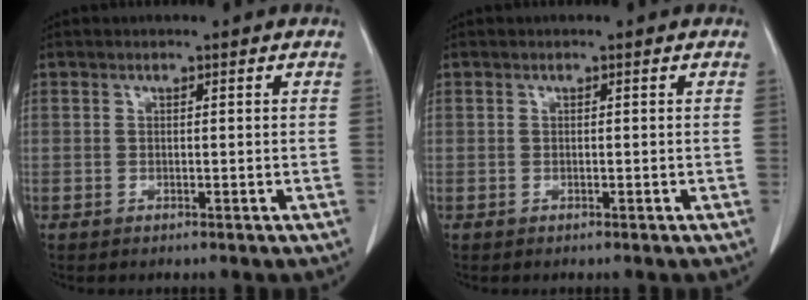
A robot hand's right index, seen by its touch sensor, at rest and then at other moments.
{"total": 0.0}